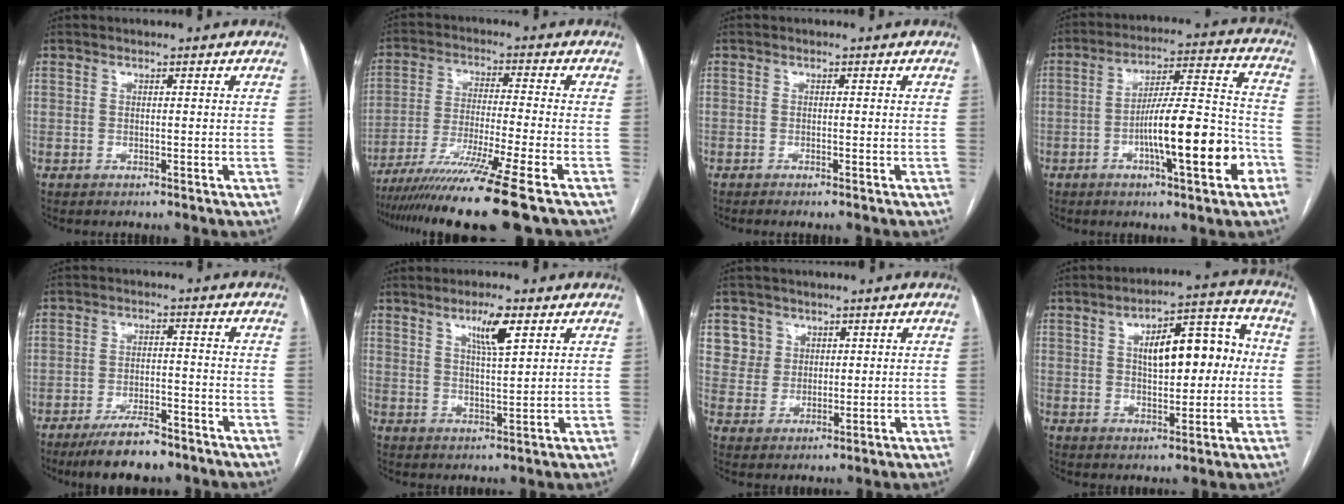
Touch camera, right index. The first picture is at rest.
{"total": 14.4, "force": [-10.8, -2.4, 9.3], "torque": [-0.161, -0.047, -0.177]}
{"total": 0.8, "force": [-0.3, 0.1, 0.7], "torque": [-0.012, 0.000, -0.004]}
{"total": 15.7, "force": [-5.4, 2.0, 14.6], "torque": [-0.233, 0.011, -0.080]}
{"total": 8.1, "force": [-6.1, 2.5, 4.6], "torque": [-0.077, -0.007, -0.102]}
{"total": 5.8, "force": [3.1, 0.8, 4.8], "torque": [-0.085, -0.003, 0.054]}
{"total": 5.7, "force": [2.9, 4.9, 0.0], "torque": [0.005, 0.005, 0.062]}
{"total": 12.5, "force": [1.7, 5.1, 11.3], "torque": [-0.166, 0.039, 0.030]}